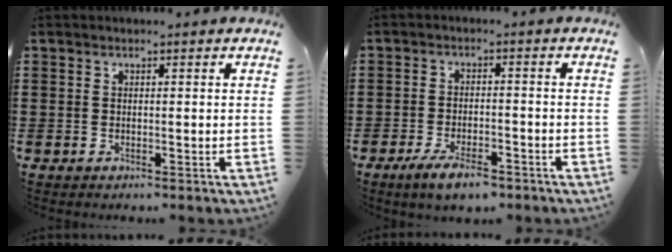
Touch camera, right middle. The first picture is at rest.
{"total": 4.6, "force": [-3.4, 1.3, 2.8], "torque": [-0.057, 0.000, -0.065]}